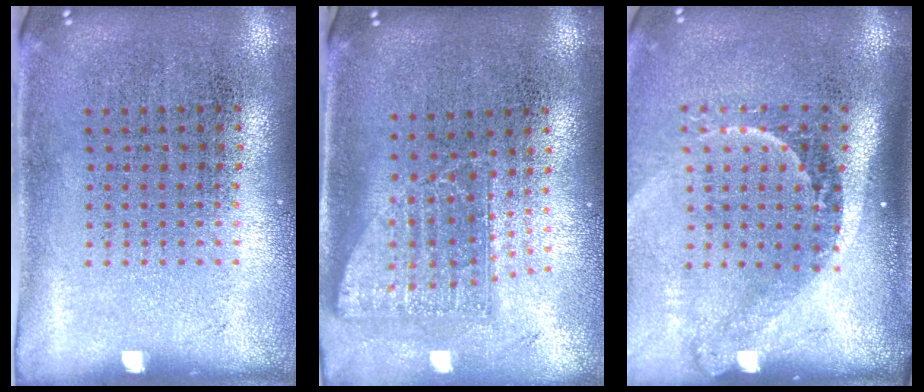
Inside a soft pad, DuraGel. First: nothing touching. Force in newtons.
{"total": 1.7, "press": 1.3, "slide": 1.1}
{"total": 2.2, "press": 1.5, "slide": 1.6}